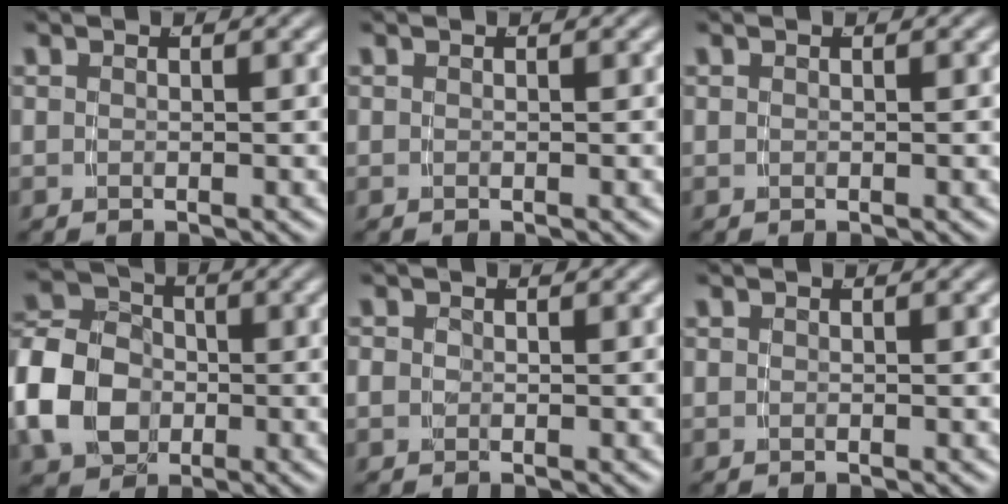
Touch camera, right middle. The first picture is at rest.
{"total": 0.0}
{"total": 0.0}
{"total": 9.0, "force": [-1.2, 7.6, 4.7], "torque": [-0.107, -0.017, -0.019]}
{"total": 0.9, "force": [-0.3, 0.7, 0.4], "torque": [-0.016, -0.011, -0.002]}
{"total": 0.0}